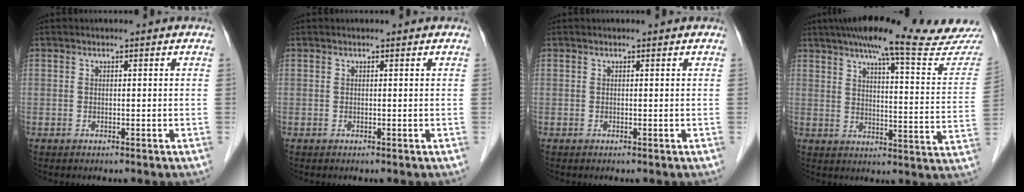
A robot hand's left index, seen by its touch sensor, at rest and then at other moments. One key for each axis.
{"total": 0.0}
{"total": 0.0}
{"total": 22.9, "fx": 20.2, "fy": 0.4, "fz": 10.8, "tx": -0.152, "ty": -0.041, "tz": 0.251}